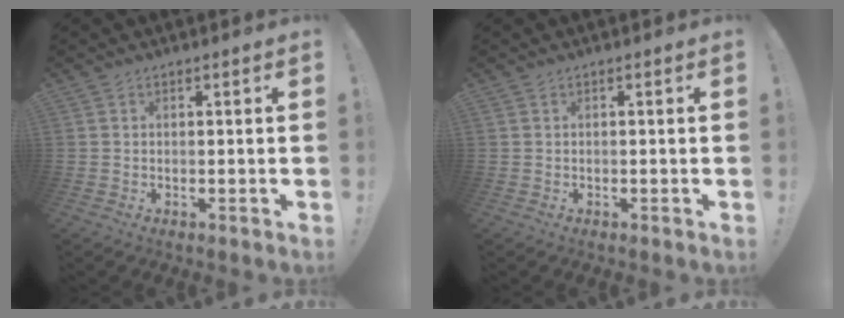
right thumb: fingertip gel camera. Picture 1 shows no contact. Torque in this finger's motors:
{"motor_torque": [0.00, 0.11, 0.18, 0.00, 0.00]}